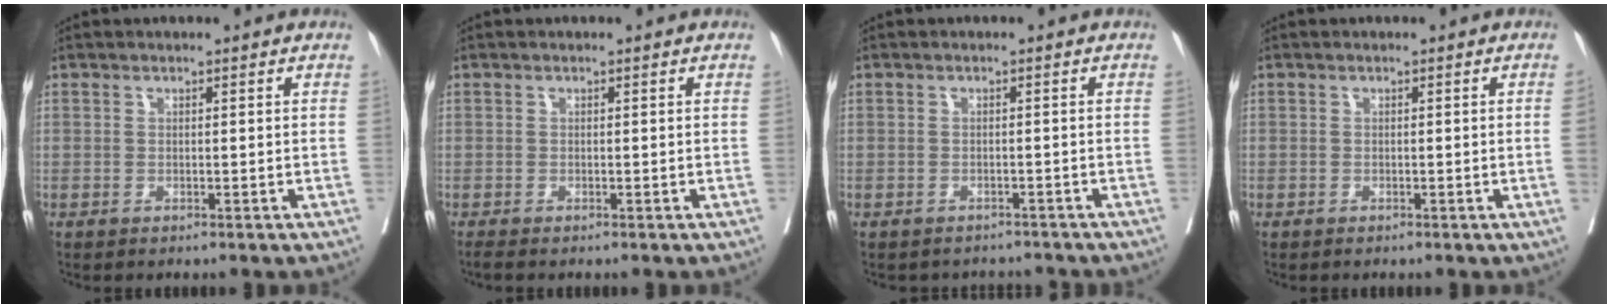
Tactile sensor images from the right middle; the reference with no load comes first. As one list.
[{"total": 0.7, "force": [-0.6, -0.2, 0.2], "torque": [-0.009, -0.004, -0.015]}, {"total": 3.8, "force": [-3.6, 1.3, -0.3], "torque": [0.007, 0.002, -0.046]}, {"total": 0.5, "force": [-0.1, -0.3, 0.5], "torque": [-0.001, 0.001, -0.001]}]